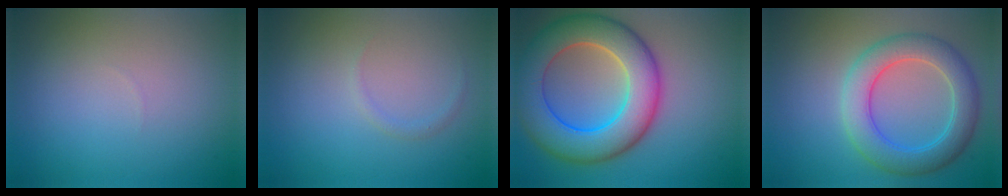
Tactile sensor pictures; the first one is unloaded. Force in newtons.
{"total": 0.6, "press": 0.6, "slide": 0.1}
{"total": 10.4, "press": 10.4, "slide": 0.7}
{"total": 5.8, "press": 5.8, "slide": 0.2}